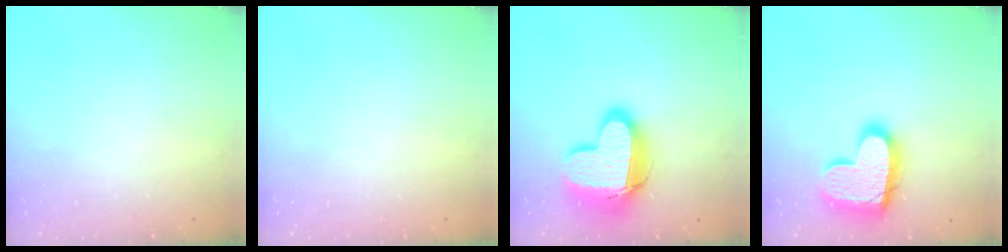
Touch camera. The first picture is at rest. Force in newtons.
{"total": 0.0}
{"total": 16.0, "press": 16.0, "slide": 1.1}
{"total": 17.5, "press": 17.4, "slide": 1.3}